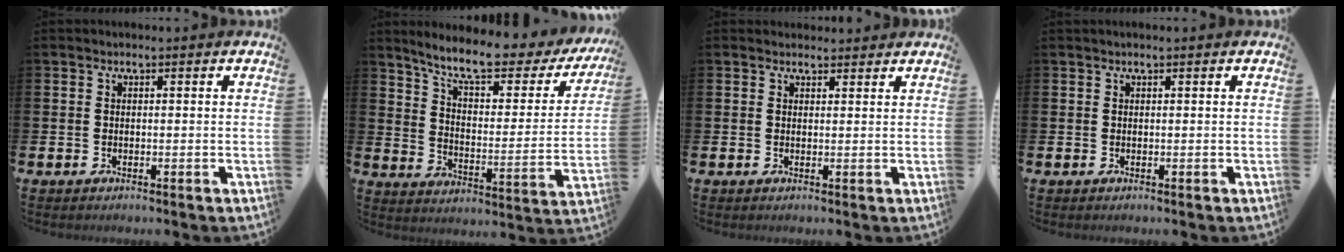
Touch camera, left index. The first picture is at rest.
{"total": 9.4, "force": [7.9, 2.0, 4.6], "torque": [-0.118, -0.051, 0.133]}
{"total": 1.5, "force": [1.4, 0.5, 0.0], "torque": [0.006, -0.003, 0.025]}
{"total": 0.0}